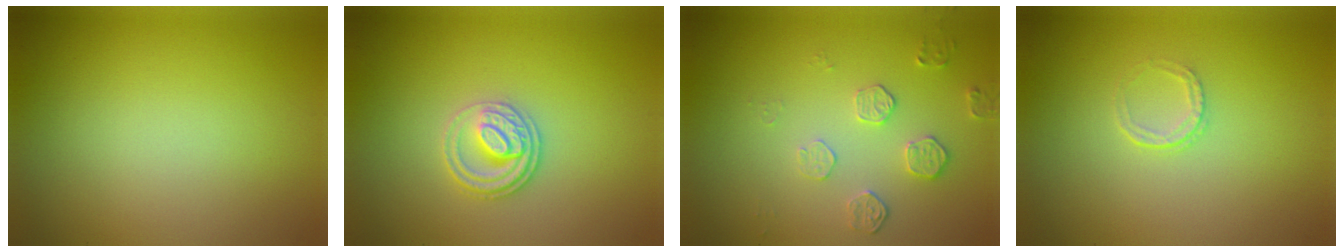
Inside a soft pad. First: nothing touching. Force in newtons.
{"total": 2.8, "press": 2.6, "slide": 1.0}
{"total": 1.9, "press": 1.3, "slide": 1.3}
{"total": 1.0, "press": 0.7, "slide": 0.7}